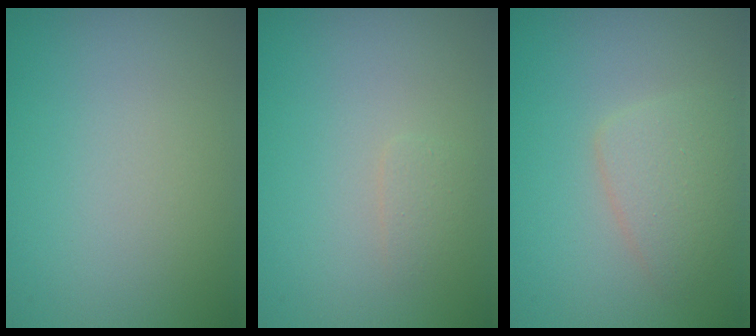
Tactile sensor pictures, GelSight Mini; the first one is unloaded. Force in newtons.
{"total": 0.8, "press": 0.8, "slide": 0.1}
{"total": 2.7, "press": 2.7, "slide": 0.1}